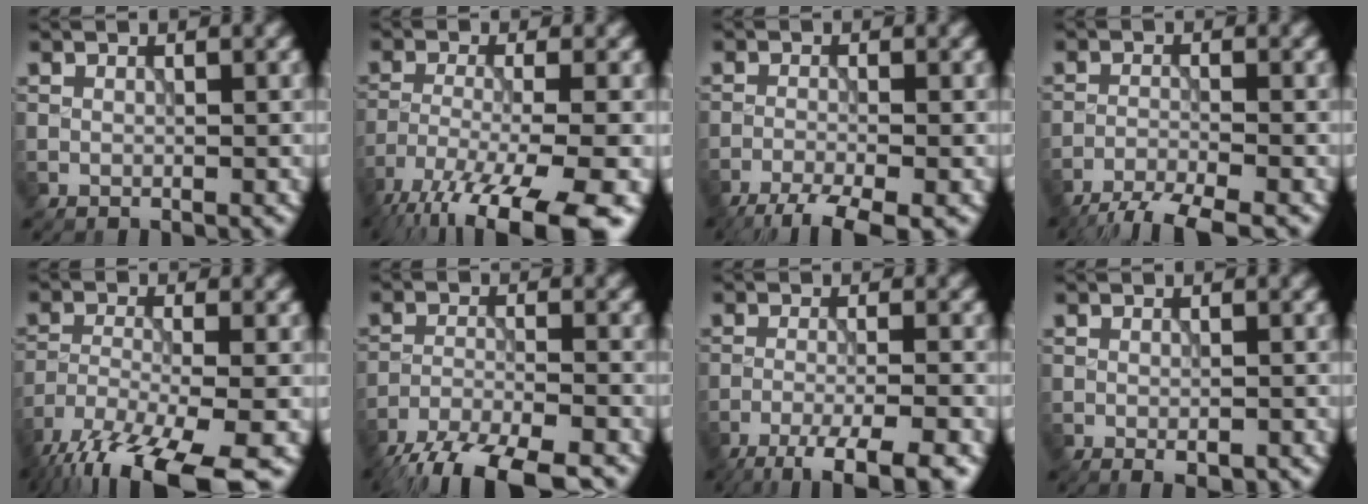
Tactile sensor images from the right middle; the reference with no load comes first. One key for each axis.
{"total": 13.9, "fx": -9.9, "fy": 3.5, "fz": 9.1, "tx": -0.171, "ty": -0.043, "tz": -0.145}
{"total": 5.0, "fx": -3.6, "fy": 0.9, "fz": 3.3, "tx": -0.057, "ty": -0.009, "tz": -0.072}
{"total": 5.2, "fx": -4.4, "fy": 0.6, "fz": 2.7, "tx": -0.048, "ty": -0.016, "tz": -0.086}
{"total": 12.9, "fx": -9.9, "fy": 3.4, "fz": 7.6, "tx": -0.150, "ty": -0.041, "tz": -0.157}
{"total": 10.4, "fx": -8.9, "fy": 2.8, "fz": 4.6, "tx": -0.082, "ty": -0.031, "tz": -0.144}
{"total": 6.9, "fx": -4.9, "fy": 1.2, "fz": 4.8, "tx": -0.069, "ty": -0.011, "tz": -0.081}
{"total": 1.5, "fx": -0.8, "fy": 0.5, "fz": 1.2, "tx": -0.016, "ty": -0.004, "tz": -0.009}